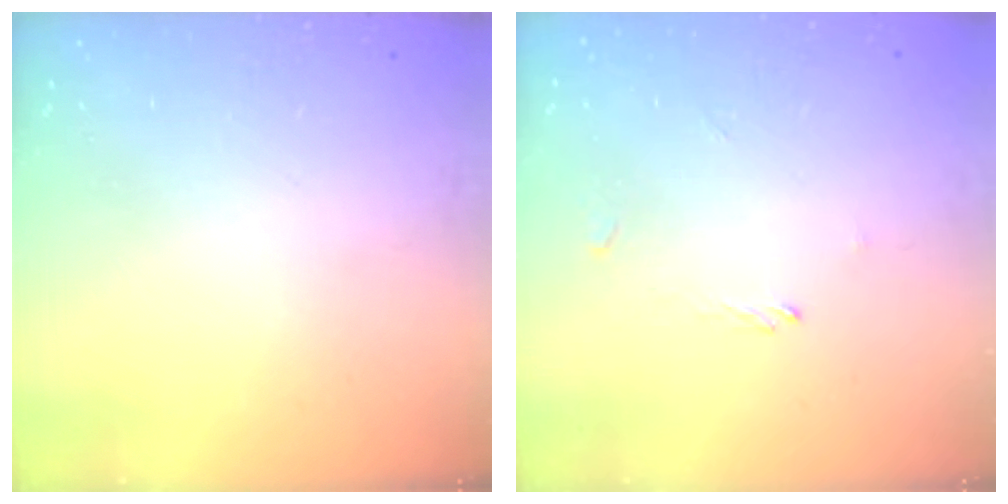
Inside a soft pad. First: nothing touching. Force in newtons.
{"total": 0.0}